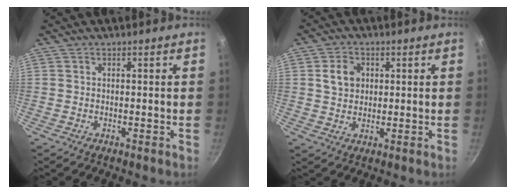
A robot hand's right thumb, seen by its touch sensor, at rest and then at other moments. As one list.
[{"total": 5.4, "force": [1.3, 4.4, 3.0], "torque": [-0.036, 0.003, 0.021]}]